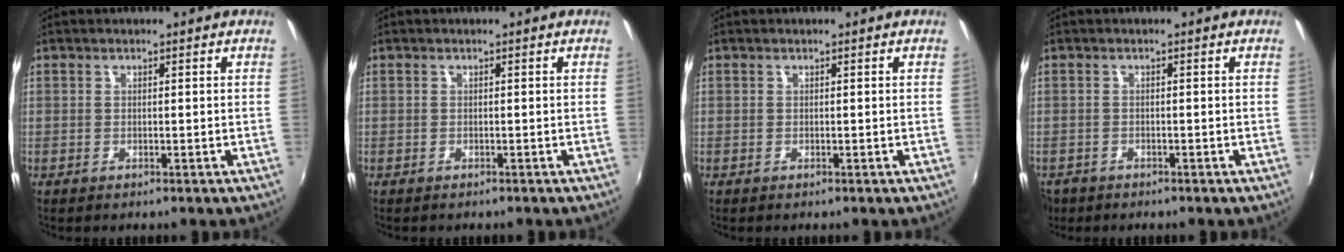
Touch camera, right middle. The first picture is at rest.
{"total": 0.5, "force": [-0.5, 0.2, 0.0], "torque": [-0.003, 0.000, -0.007]}
{"total": 0.0}
{"total": 4.6, "force": [-3.0, 3.0, 1.7], "torque": [-0.048, -0.013, -0.053]}